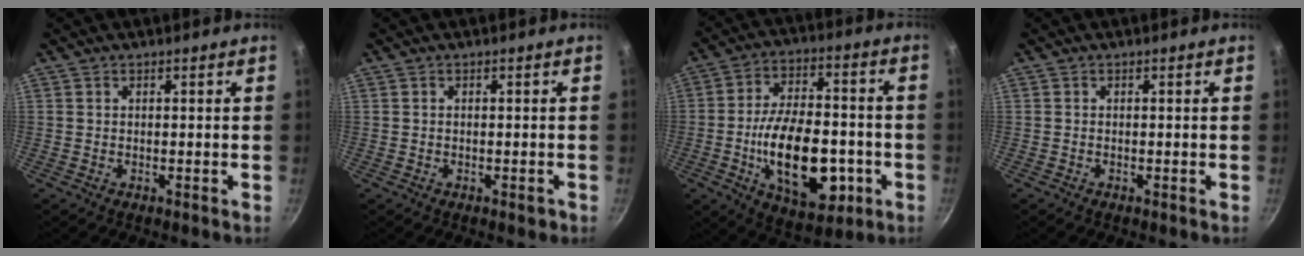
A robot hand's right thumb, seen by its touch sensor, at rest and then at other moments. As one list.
[{"total": 1.0, "force": [-0.5, 0.4, 0.7], "torque": [-0.010, 0.004, -0.005]}, {"total": 20.9, "force": [-5.3, 11.3, 16.8], "torque": [-0.248, 0.023, -0.075]}, {"total": 0.0}]